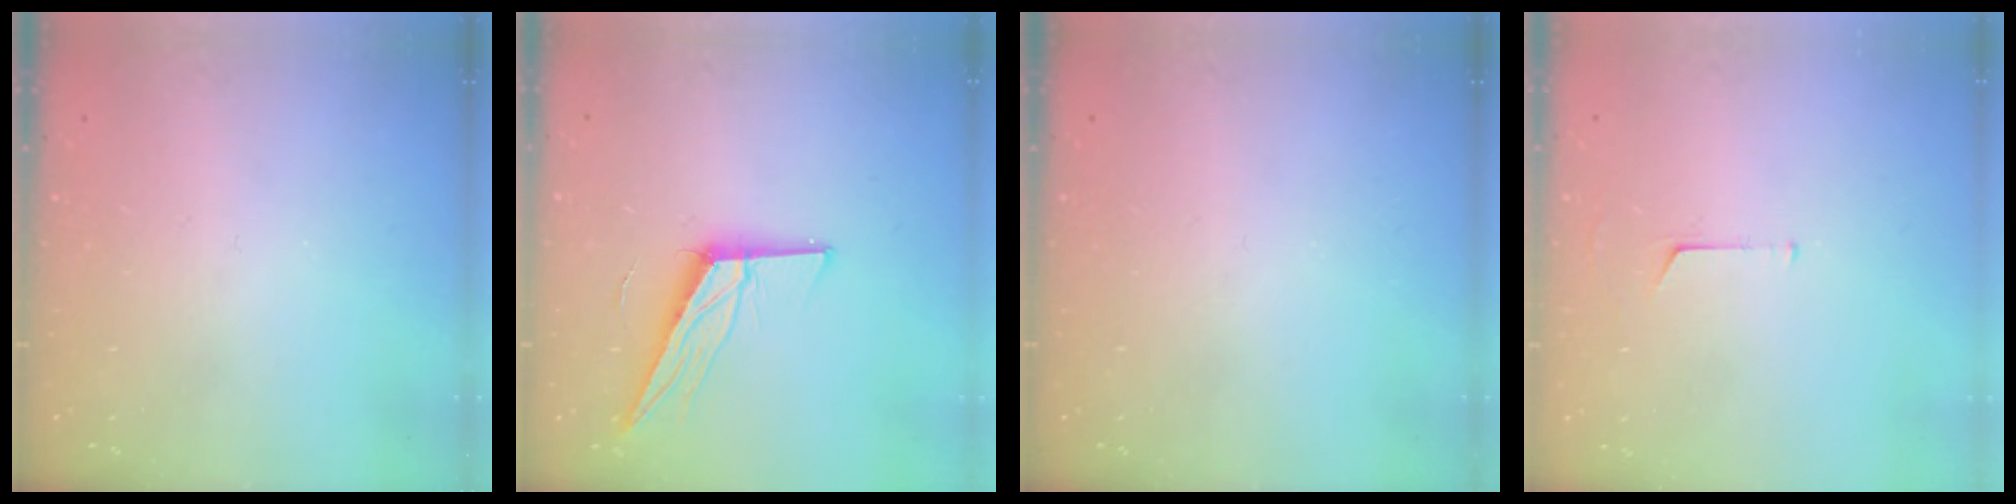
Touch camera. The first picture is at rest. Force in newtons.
{"total": 12.7, "press": 12.6, "slide": 1.7}
{"total": 0.0}
{"total": 3.9, "press": 3.8, "slide": 0.3}